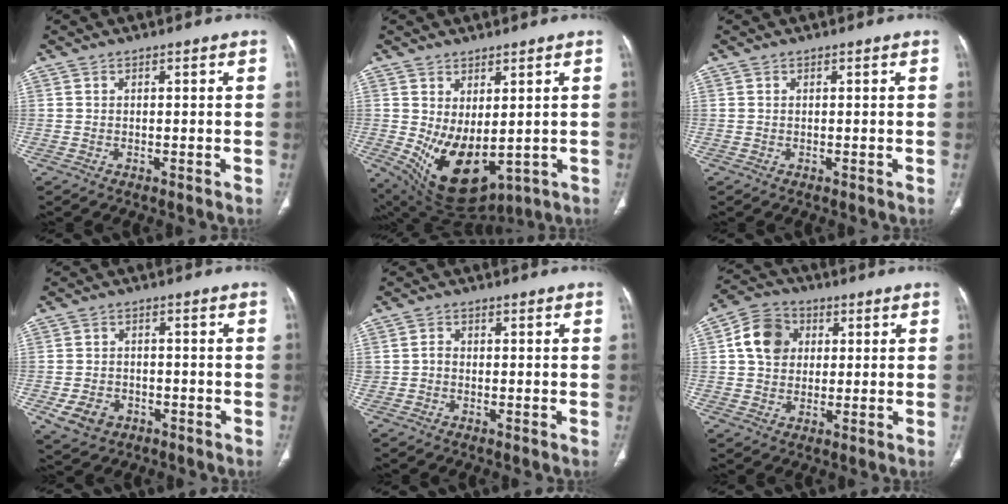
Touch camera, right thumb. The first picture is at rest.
{"total": 12.8, "force": [-0.7, 7.0, 10.7], "torque": [-0.173, -0.020, 0.023]}
{"total": 0.0}
{"total": 6.2, "force": [-2.6, 4.8, 2.9], "torque": [-0.049, 0.015, -0.035]}
{"total": 1.5, "force": [-0.4, 1.3, 0.7], "torque": [-0.005, 0.006, -0.010]}
{"total": 9.5, "force": [1.9, 7.8, 5.1], "torque": [-0.073, 0.009, 0.024]}